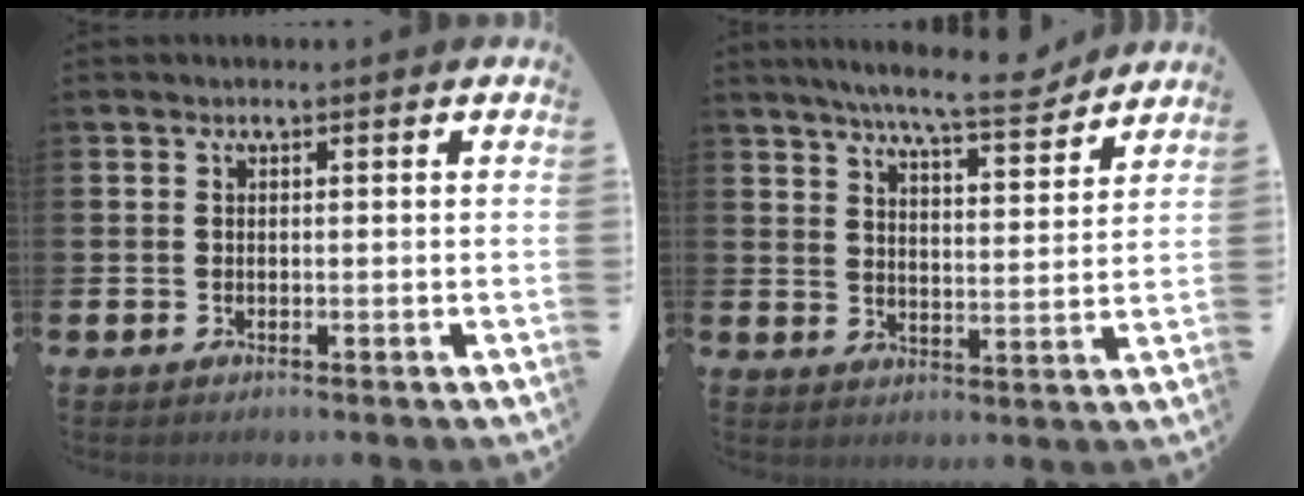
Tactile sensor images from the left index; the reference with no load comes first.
{"total": 8.1, "force": [7.5, 0.4, 3.1], "torque": [-0.061, -0.047, 0.127]}